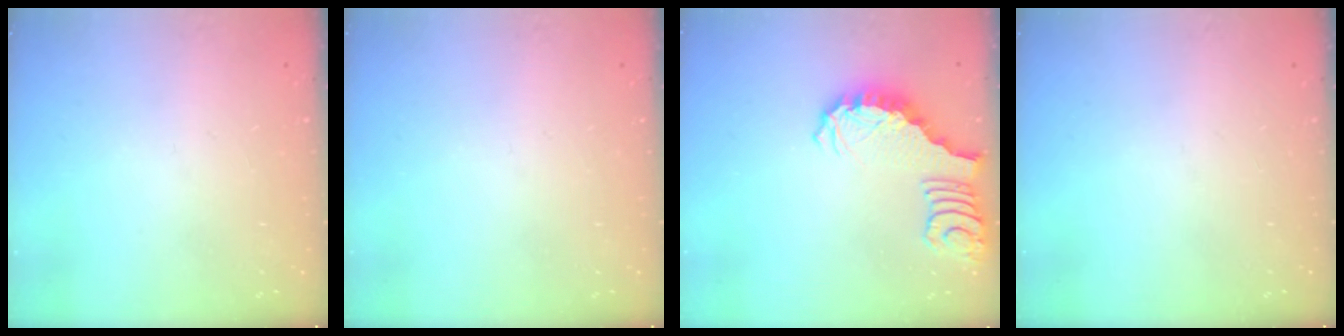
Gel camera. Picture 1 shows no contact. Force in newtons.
{"total": 0.0}
{"total": 3.0, "press": 2.9, "slide": 0.5}
{"total": 0.0}